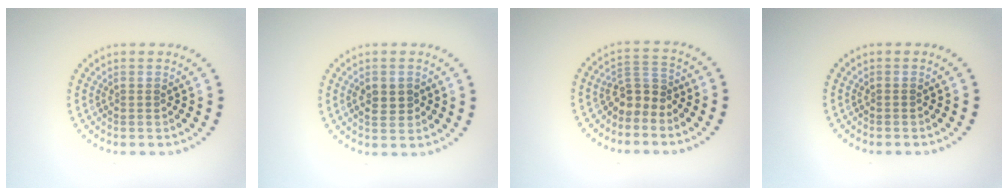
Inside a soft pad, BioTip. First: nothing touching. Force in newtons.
{"total": 2.2, "press": 2.2, "slide": 0.1}
{"total": 2.5, "press": 2.0, "slide": 1.5}
{"total": 0.0}